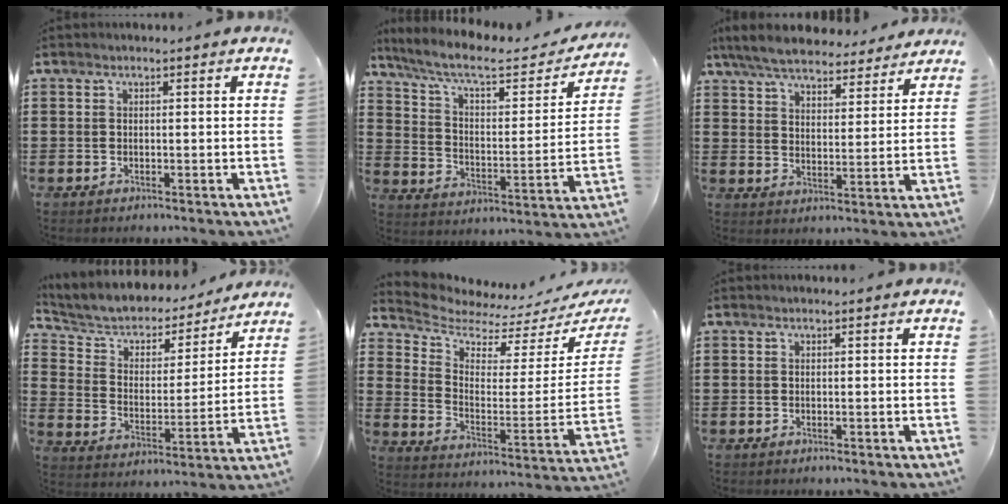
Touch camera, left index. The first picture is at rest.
{"total": 8.3, "force": [6.5, 1.7, 4.8], "torque": [-0.120, -0.036, 0.109]}
{"total": 6.8, "force": [6.4, 1.1, 2.1], "torque": [-0.069, -0.027, 0.115]}
{"total": 4.8, "force": [4.2, 2.1, 0.8], "torque": [-0.047, -0.033, 0.064]}
{"total": 4.5, "force": [4.2, 1.3, 1.0], "torque": [-0.051, -0.041, 0.066]}
{"total": 0.0}